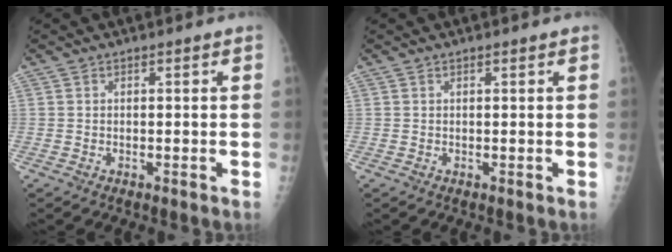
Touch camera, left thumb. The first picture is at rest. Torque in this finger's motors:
{"motor_torque": [0.02, 0.21, -0.13, -0.04, -0.02]}